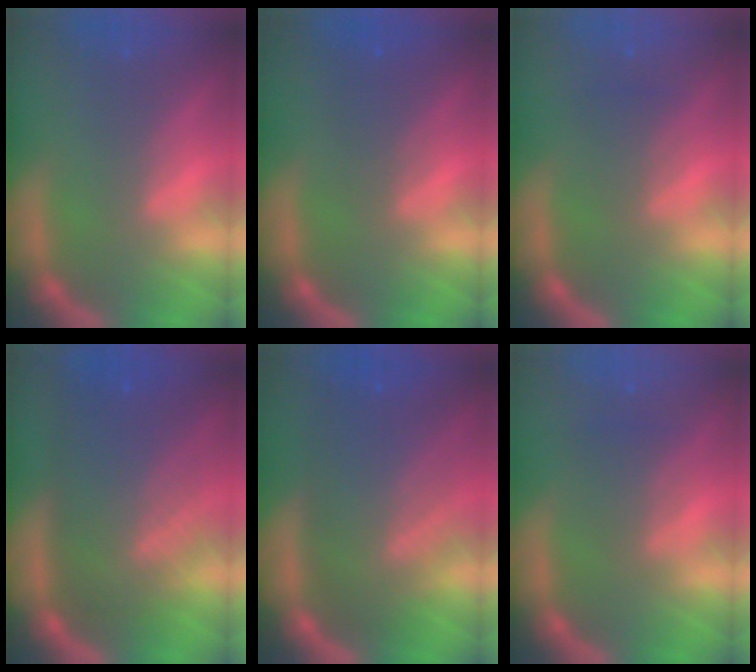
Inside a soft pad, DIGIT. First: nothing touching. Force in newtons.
{"total": 2.5}
{"total": 2.0}
{"total": 9.6}
{"total": 9.5}
{"total": 2.5}